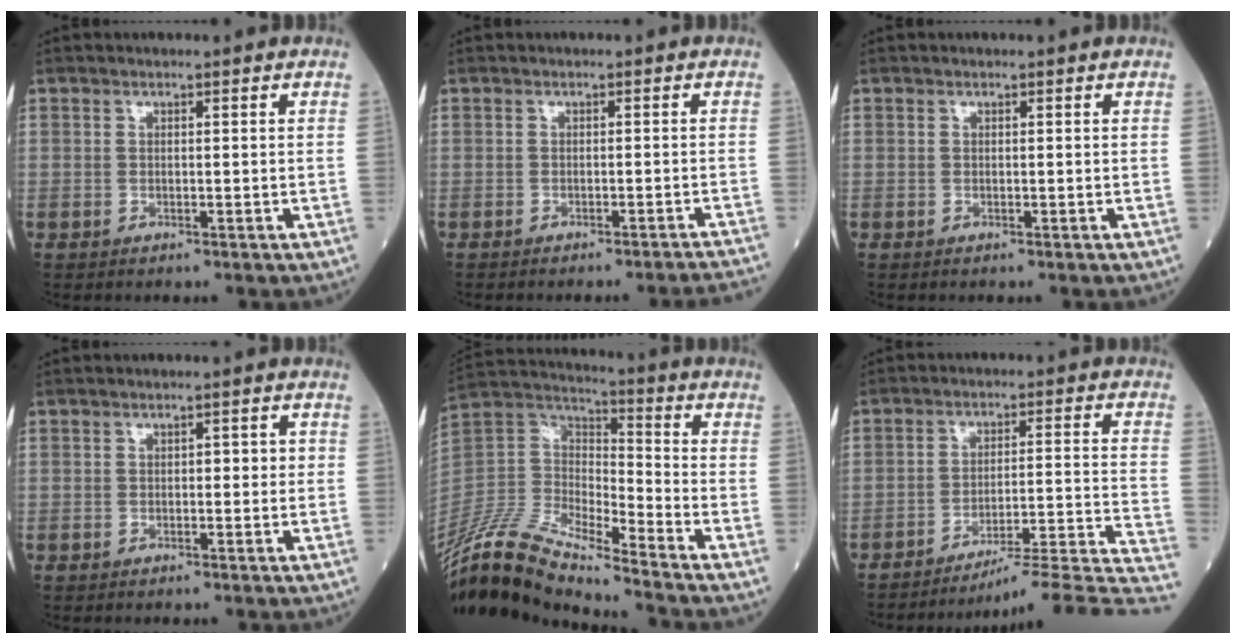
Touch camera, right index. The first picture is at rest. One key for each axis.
{"total": 7.0, "fx": -6.7, "fy": -1.6, "fz": 1.3, "tx": 0.000, "ty": -0.016, "tz": -0.076}
{"total": 0.0}
{"total": 2.0, "fx": 0.0, "fy": 1.0, "fz": 1.7, "tx": -0.019, "ty": 0.009, "tz": -0.002}
{"total": 16.7, "fx": -14.5, "fy": 1.9, "fz": 8.1, "tx": -0.172, "ty": 0.020, "tz": -0.279}
{"total": 19.8, "fx": -18.3, "fy": -2.4, "fz": 7.1, "tx": -0.032, "ty": 0.008, "tz": -0.242}